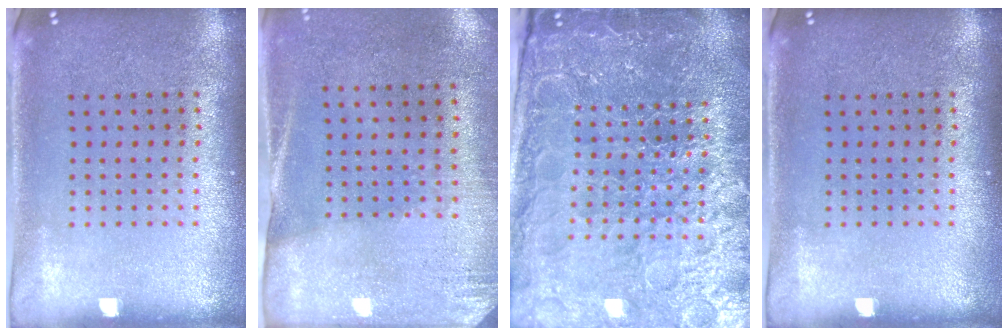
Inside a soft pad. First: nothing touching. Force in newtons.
{"total": 2.7, "press": 2.4, "slide": 1.3}
{"total": 5.5, "press": 5.0, "slide": 2.3}
{"total": 0.0}